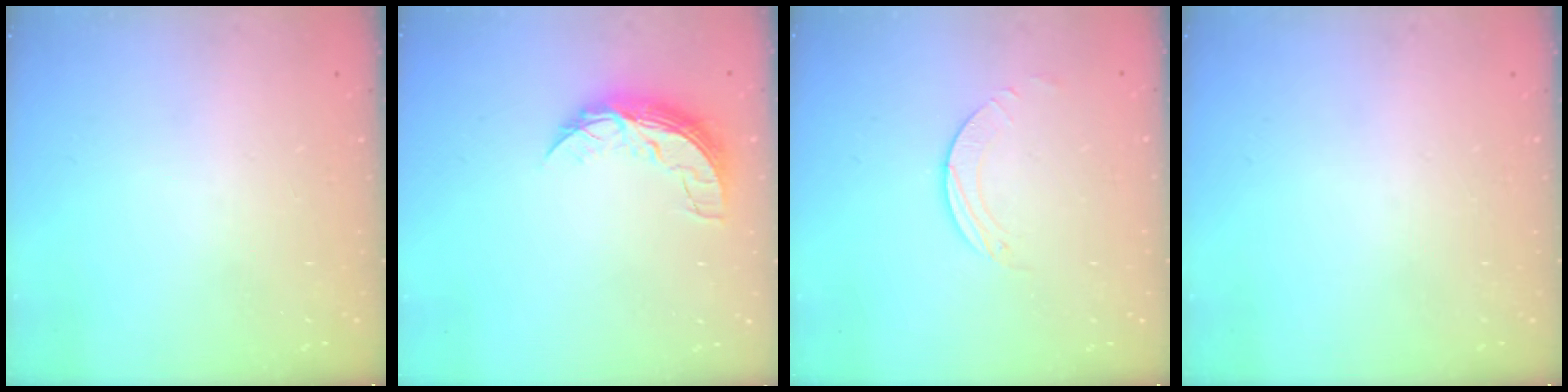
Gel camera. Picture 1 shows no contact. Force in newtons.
{"total": 8.0, "press": 8.0, "slide": 0.5}
{"total": 2.0, "press": 2.0, "slide": 0.2}
{"total": 0.0}